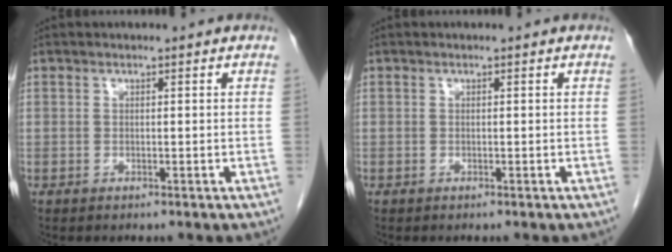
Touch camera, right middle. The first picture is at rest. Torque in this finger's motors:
{"motor_torque": [0.58, -0.89, -0.02, -0.07]}